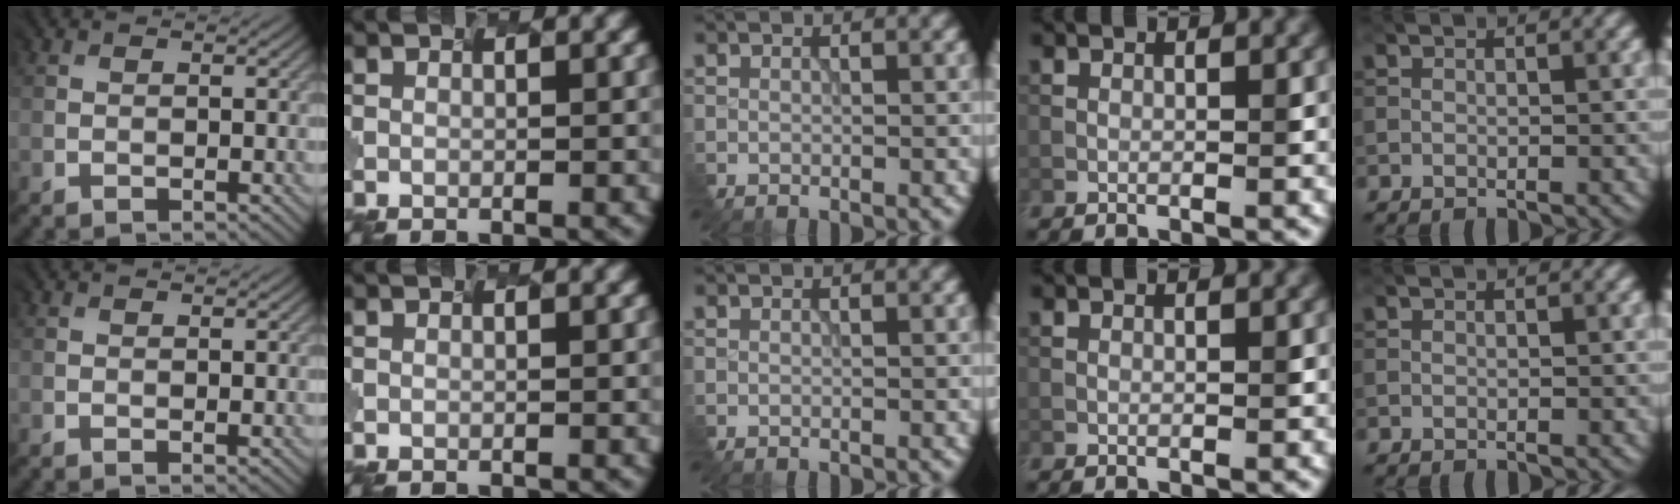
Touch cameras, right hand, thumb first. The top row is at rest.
{"thumb": {"total": 0.6, "force": [0.4, 0.2, 0.5], "torque": [-0.013, -0.001, 0.007]}}